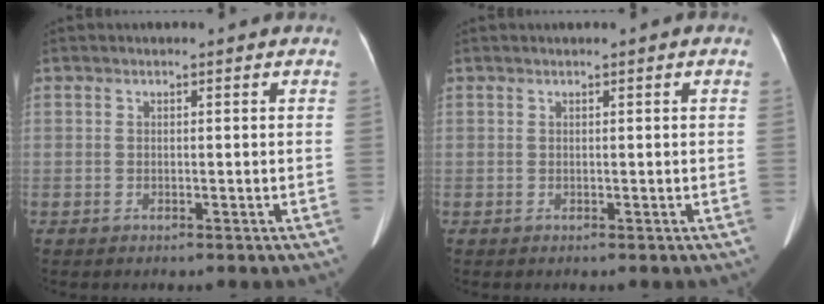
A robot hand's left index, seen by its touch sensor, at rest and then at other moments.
{"total": 0.0}